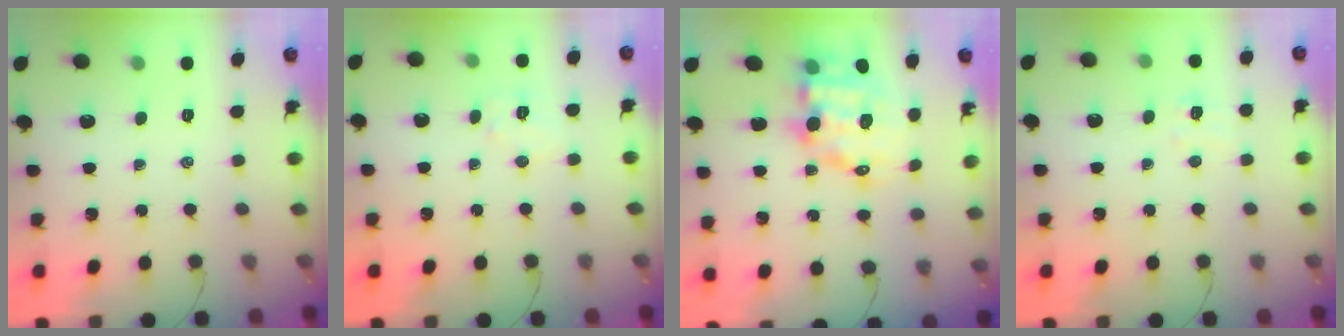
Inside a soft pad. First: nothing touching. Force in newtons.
{"total": 5.9, "press": 5.8, "slide": 1.2}
{"total": 12.1, "press": 11.8, "slide": 3.0}
{"total": 5.0, "press": 4.9, "slide": 1.1}